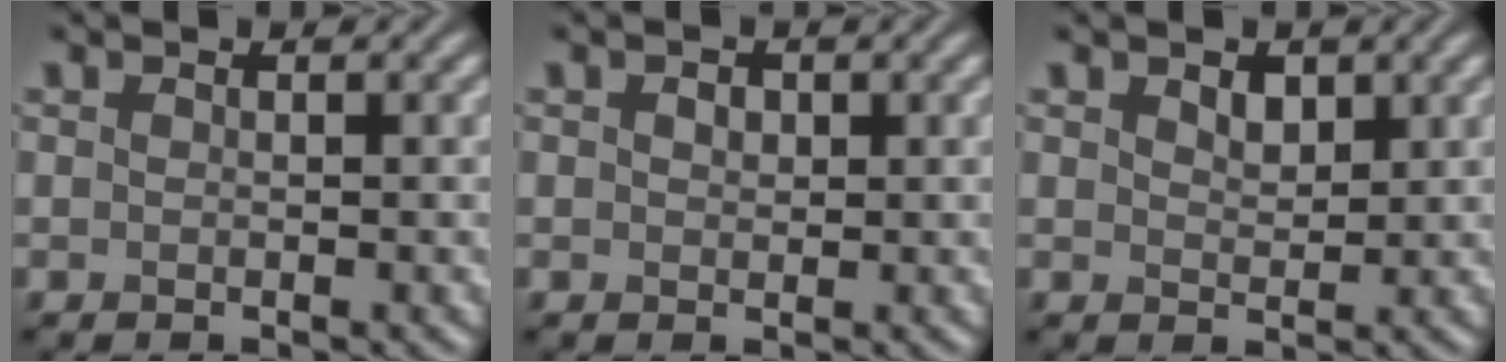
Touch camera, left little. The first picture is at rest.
{"total": 1.1, "force": [0.4, 0.9, 0.6], "torque": [-0.010, 0.001, 0.004]}
{"total": 1.6, "force": [0.9, 1.0, 0.9], "torque": [-0.017, 0.000, 0.018]}